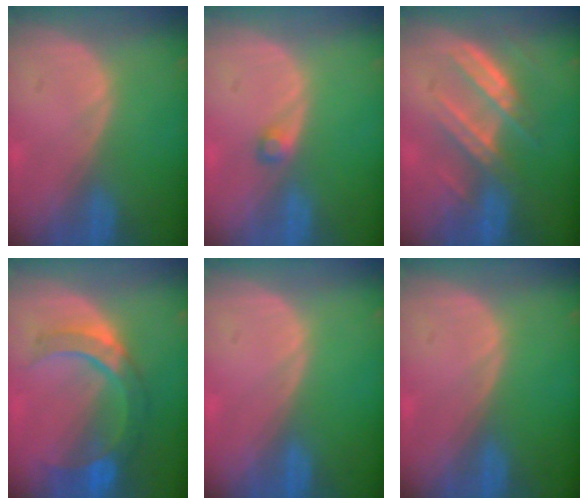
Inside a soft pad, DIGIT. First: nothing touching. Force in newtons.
{"total": 1.5, "press": 1.4, "slide": 0.2}
{"total": 6.8, "press": 6.7, "slide": 1.0}
{"total": 7.9, "press": 7.8, "slide": 1.7}
{"total": 0.0}
{"total": 0.0}